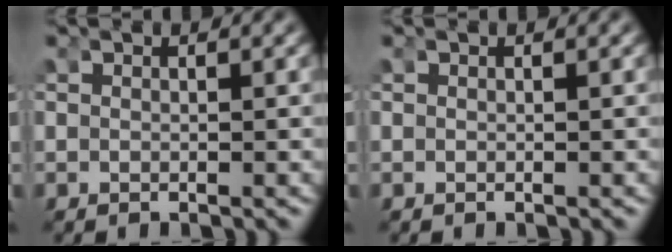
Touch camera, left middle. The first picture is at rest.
{"total": 0.0}